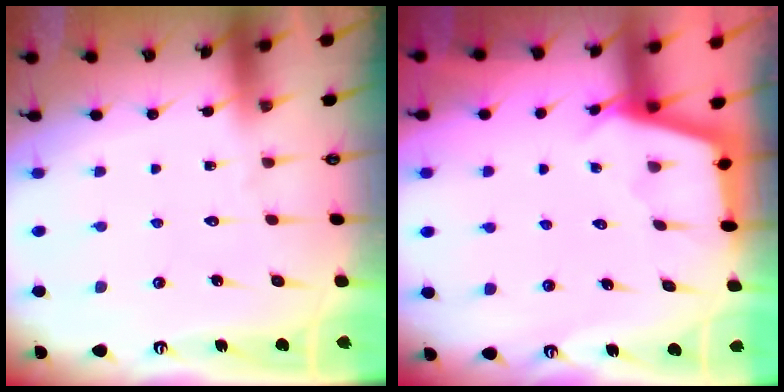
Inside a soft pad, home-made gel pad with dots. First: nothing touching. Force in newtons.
{"total": 2.8, "press": 2.7, "slide": 0.3}